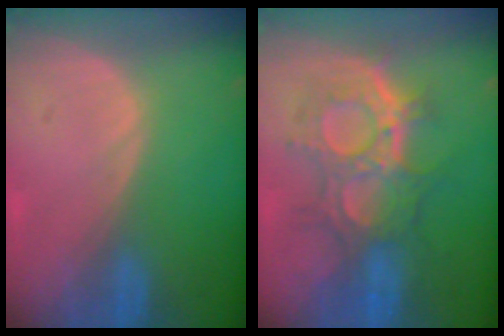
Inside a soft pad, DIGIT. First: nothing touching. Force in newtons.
{"total": 9.5, "press": 9.3, "slide": 2.0}